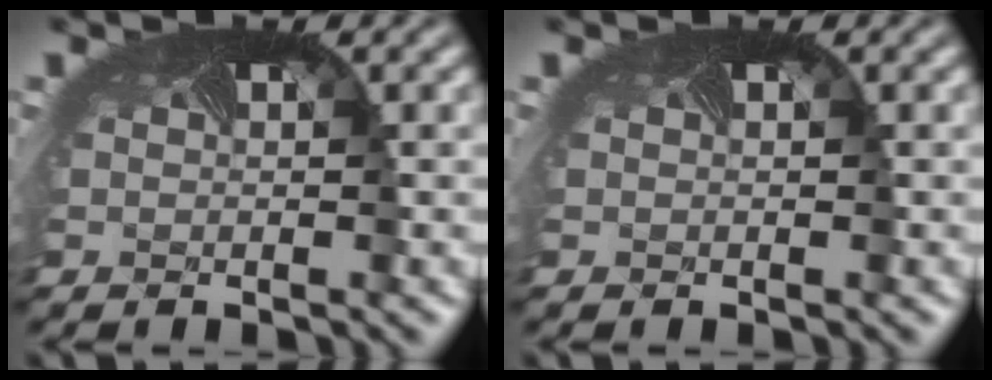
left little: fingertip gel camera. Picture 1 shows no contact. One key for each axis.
{"total": 0.0}